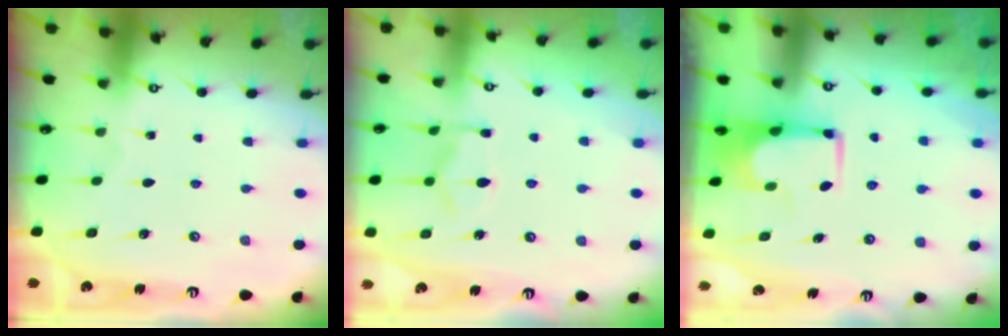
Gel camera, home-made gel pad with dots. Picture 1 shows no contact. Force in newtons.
{"total": 10.5, "press": 10.4, "slide": 1.3}
{"total": 1.7, "press": 1.7, "slide": 0.1}